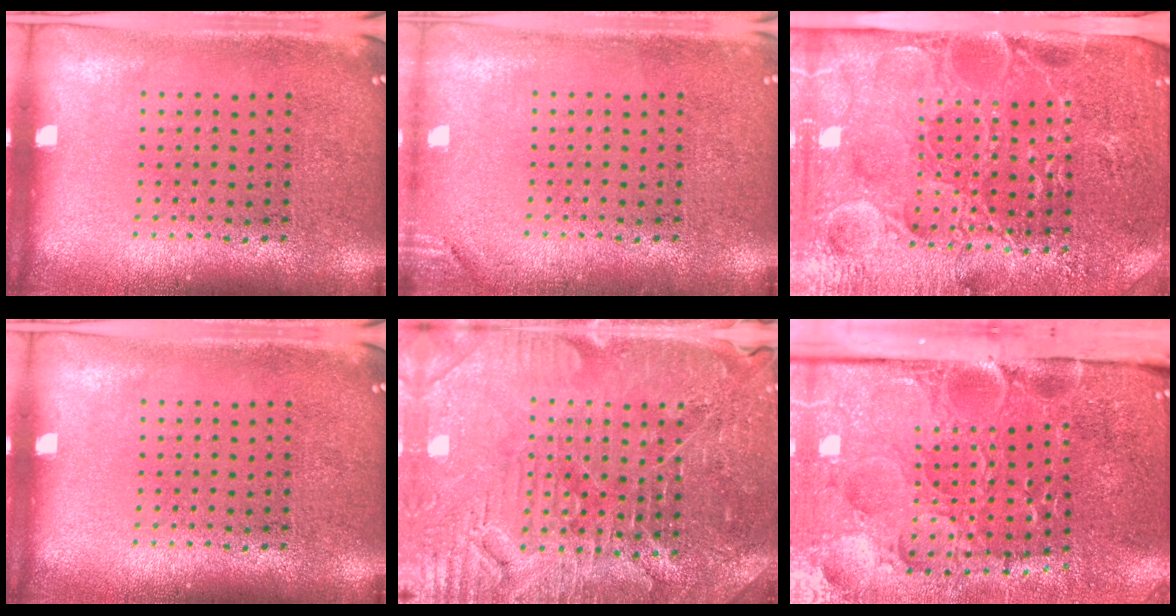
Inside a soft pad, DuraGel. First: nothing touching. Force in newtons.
{"total": 1.3, "press": 1.2, "slide": 0.3}
{"total": 4.9, "press": 4.5, "slide": 1.9}
{"total": 0.0}
{"total": 4.2, "press": 4.1, "slide": 1.0}
{"total": 5.3, "press": 4.0, "slide": 3.4}